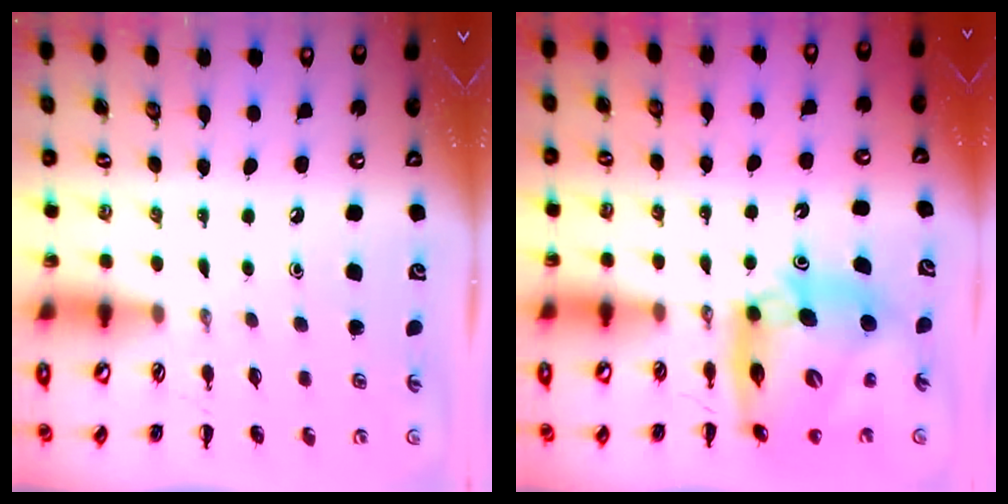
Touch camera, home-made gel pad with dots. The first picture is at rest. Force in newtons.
{"total": 14.1, "press": 13.5, "slide": 4.2}